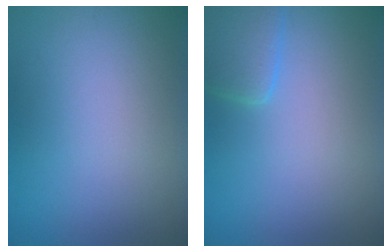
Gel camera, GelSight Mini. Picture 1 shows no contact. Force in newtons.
{"total": 2.6, "press": 2.6, "slide": 0.2}